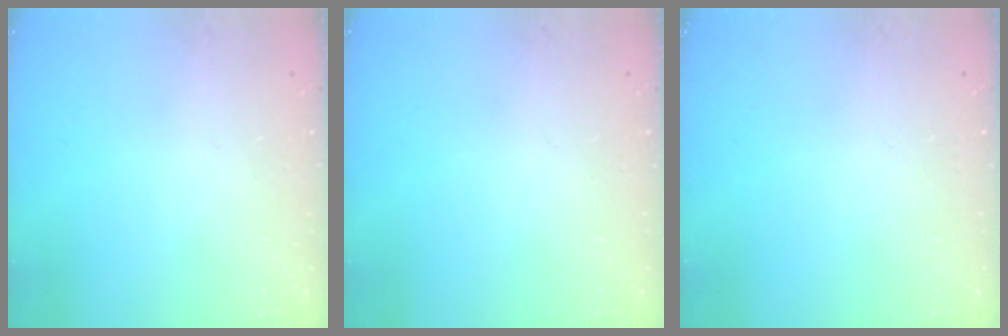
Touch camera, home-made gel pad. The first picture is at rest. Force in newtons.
{"total": 0.0}
{"total": 0.0}